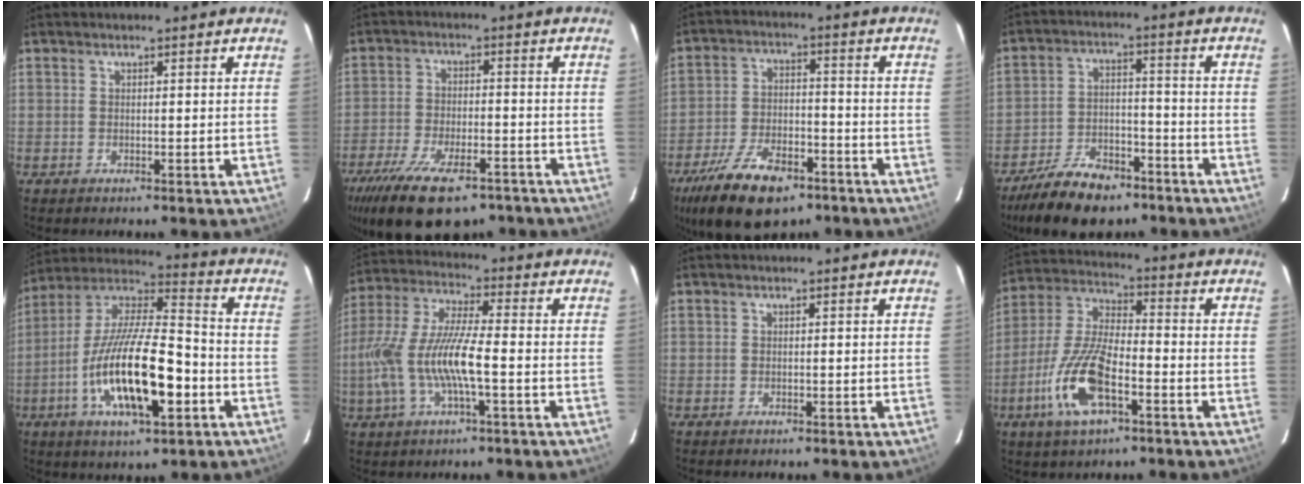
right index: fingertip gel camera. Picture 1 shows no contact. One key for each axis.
{"total": 18.2, "fx": -12.7, "fy": 7.1, "fz": 10.9, "tx": -0.227, "ty": -0.038, "tz": -0.202}
{"total": 17.2, "fx": -11.3, "fy": 8.0, "fz": 10.2, "tx": -0.224, "ty": -0.021, "tz": -0.189}
{"total": 15.1, "fx": -11.2, "fy": 7.0, "fz": 7.3, "tx": -0.164, "ty": -0.001, "tz": -0.179}
{"total": 20.3, "fx": -6.5, "fy": 6.2, "fz": 18.2, "tx": -0.349, "ty": -0.012, "tz": -0.119}
{"total": 14.9, "fx": -3.4, "fy": 2.9, "fz": 14.2, "tx": -0.292, "ty": -0.004, "tz": -0.063}
{"total": 0.0}
{"total": 14.7, "fx": -6.2, "fy": 5.4, "fz": 12.2, "tx": -0.267, "ty": -0.008, "tz": -0.124}